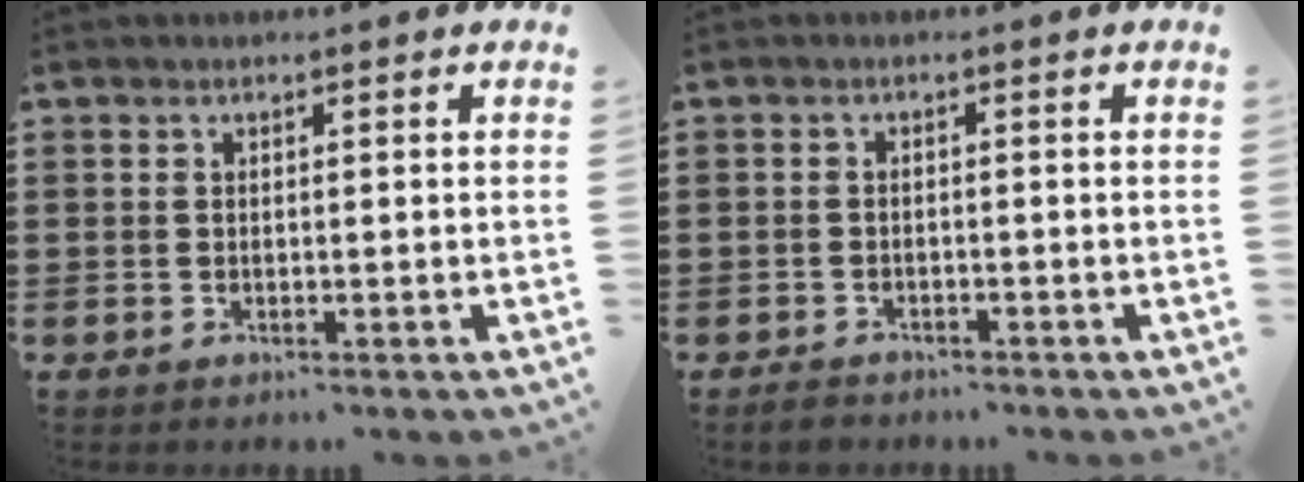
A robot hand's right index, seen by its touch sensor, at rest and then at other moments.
{"total": 1.4, "force": [-1.3, 0.5, 0.1], "torque": [-0.005, 0.003, -0.028]}